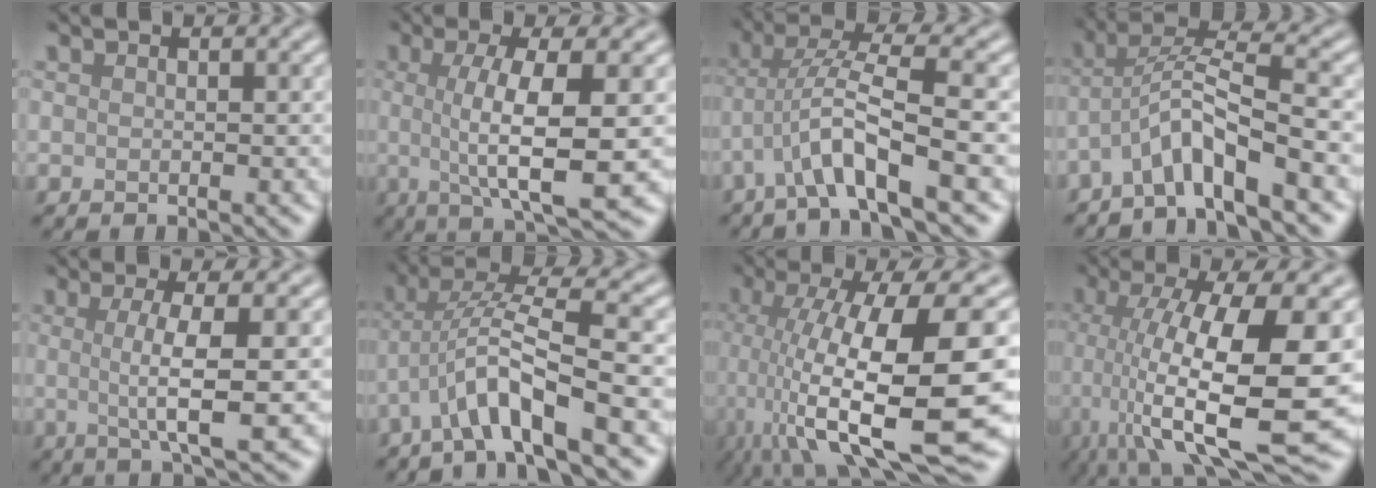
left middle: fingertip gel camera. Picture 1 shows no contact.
{"total": 7.9, "force": [-0.2, 1.8, 7.6], "torque": [-0.119, -0.001, -0.004]}
{"total": 5.7, "force": [-2.3, 0.8, 5.1], "torque": [-0.100, 0.017, -0.048]}
{"total": 5.5, "force": [-3.1, 0.7, 4.4], "torque": [-0.082, 0.013, -0.067]}
{"total": 5.5, "force": [0.0, 1.2, 5.3], "torque": [-0.090, -0.001, -0.003]}
{"total": 6.9, "force": [-2.8, 1.4, 6.1], "torque": [-0.115, 0.016, -0.059]}
{"total": 16.4, "force": [-2.7, 4.7, 15.5], "torque": [-0.262, -0.001, -0.033]}
{"total": 15.3, "force": [-1.9, 5.0, 14.4], "torque": [-0.250, -0.006, -0.027]}